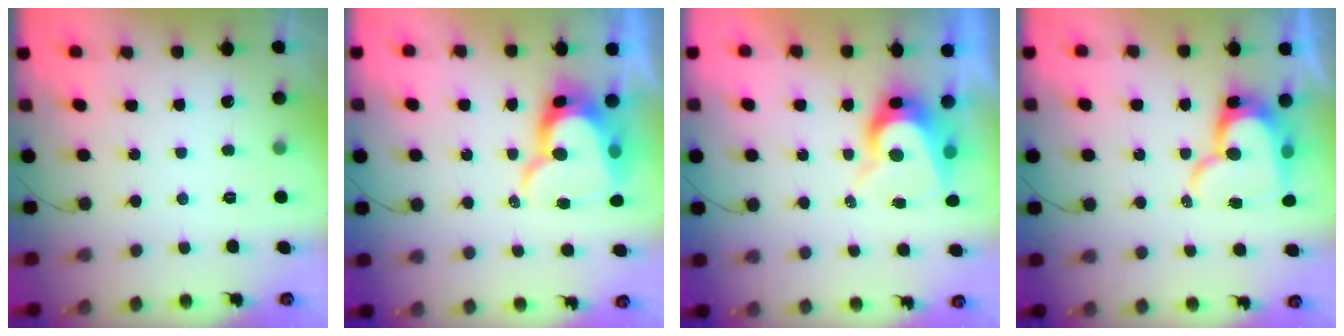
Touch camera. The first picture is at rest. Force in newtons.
{"total": 14.7, "press": 14.6, "slide": 1.4}
{"total": 8.8, "press": 8.8, "slide": 0.9}
{"total": 15.6, "press": 15.5, "slide": 1.8}